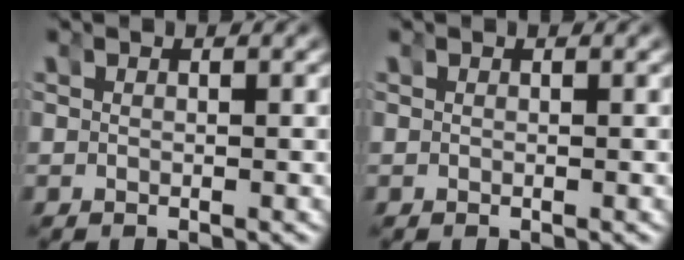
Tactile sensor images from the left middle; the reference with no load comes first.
{"total": 0.0}